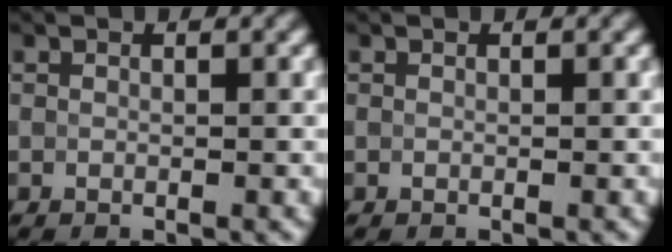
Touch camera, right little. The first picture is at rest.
{"total": 0.0}